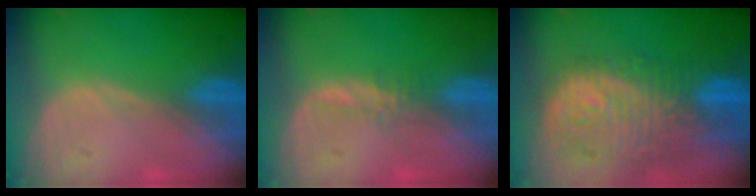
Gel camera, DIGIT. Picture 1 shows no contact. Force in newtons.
{"total": 1.3, "press": 1.2, "slide": 0.5}
{"total": 12.0, "press": 10.7, "slide": 5.4}